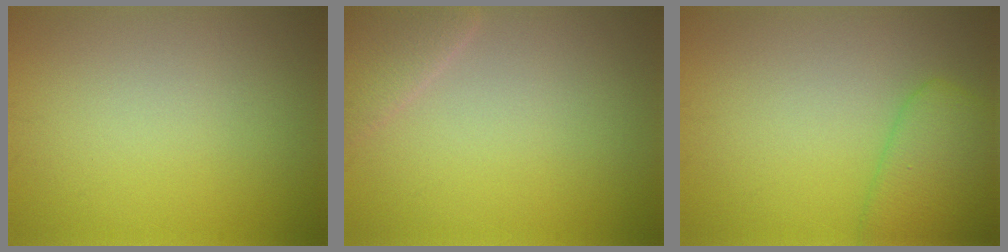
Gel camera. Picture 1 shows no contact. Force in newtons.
{"total": 2.0, "press": 2.0, "slide": 0.2}
{"total": 4.2, "press": 4.2, "slide": 0.3}